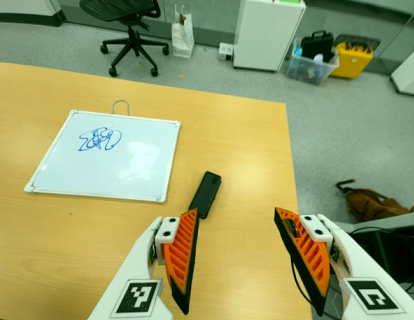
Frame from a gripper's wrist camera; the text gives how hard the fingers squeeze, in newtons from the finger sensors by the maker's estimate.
{"total": 0.0}